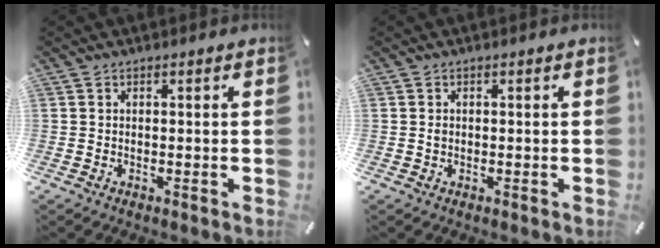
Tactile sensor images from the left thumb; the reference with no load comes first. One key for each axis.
{"total": 0.5, "fx": 0.0, "fy": 0.5, "fz": 0.3, "tx": -0.005, "ty": 0.001, "tz": -0.001}